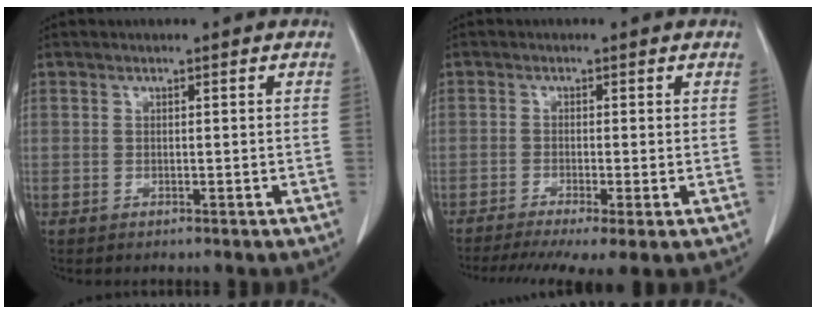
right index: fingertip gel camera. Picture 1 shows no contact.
{"total": 8.1, "force": [-5.3, 1.2, 6.0], "torque": [-0.094, -0.009, -0.086]}